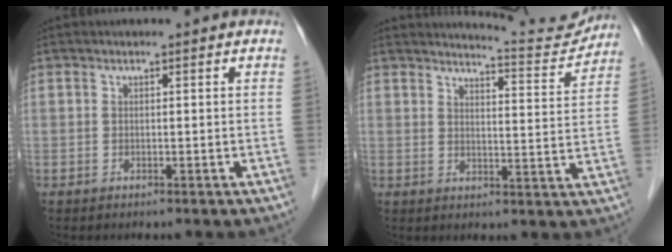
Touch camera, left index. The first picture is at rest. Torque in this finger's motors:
{"motor_torque": [0.45, -0.88, 0.04, 0.01]}